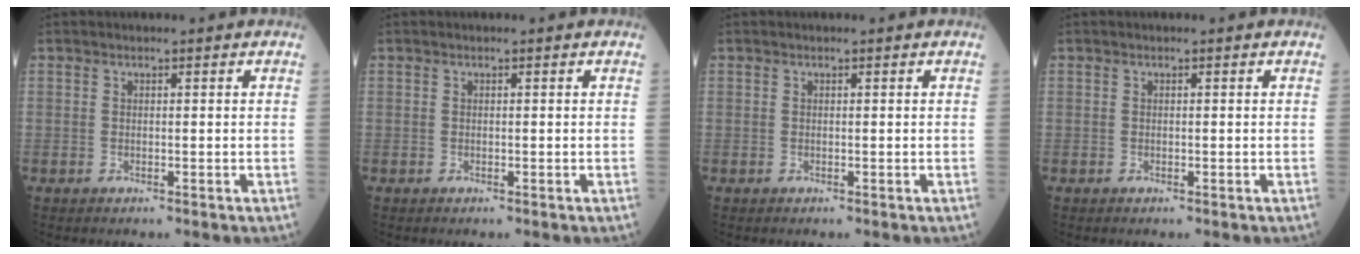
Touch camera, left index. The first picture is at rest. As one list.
[{"total": 0.0}, {"total": 0.0}, {"total": 0.0}]